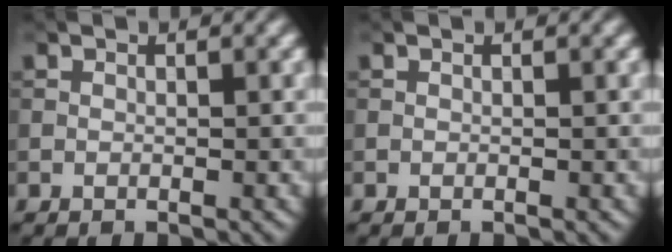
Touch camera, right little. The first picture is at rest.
{"total": 0.0}